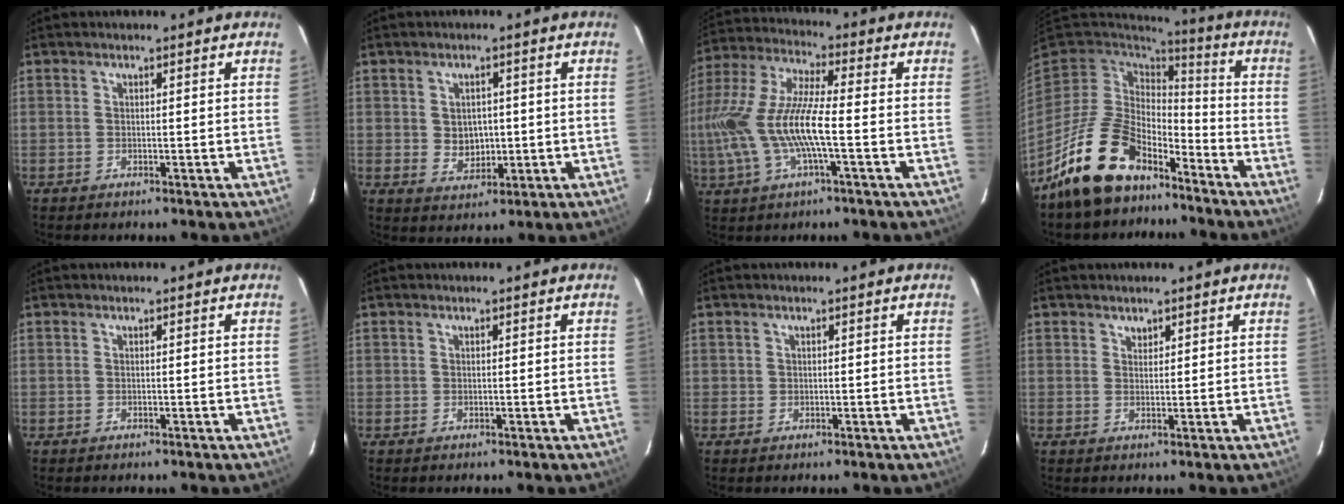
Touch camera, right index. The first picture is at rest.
{"total": 4.6, "force": [0.0, 4.0, 2.3], "torque": [-0.041, 0.003, 0.007]}
{"total": 16.5, "force": [-3.2, 3.2, 15.8], "torque": [-0.313, -0.007, -0.061]}
{"total": 17.2, "force": [-12.0, 9.0, 8.3], "torque": [-0.177, 0.003, -0.195]}
{"total": 0.0}
{"total": 0.0}
{"total": 0.6, "force": [-0.1, 0.6, 0.0], "torque": [0.001, 0.000, -0.002]}
{"total": 1.3, "force": [0.9, 0.8, 0.2], "torque": [0.000, 0.002, 0.017]}